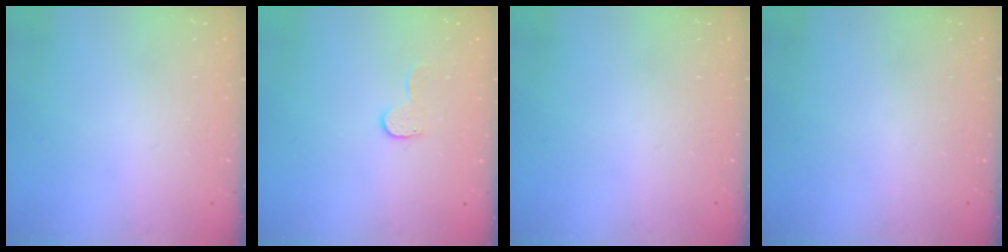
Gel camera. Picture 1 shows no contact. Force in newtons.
{"total": 6.8, "press": 6.7, "slide": 0.6}
{"total": 0.0}
{"total": 0.0}